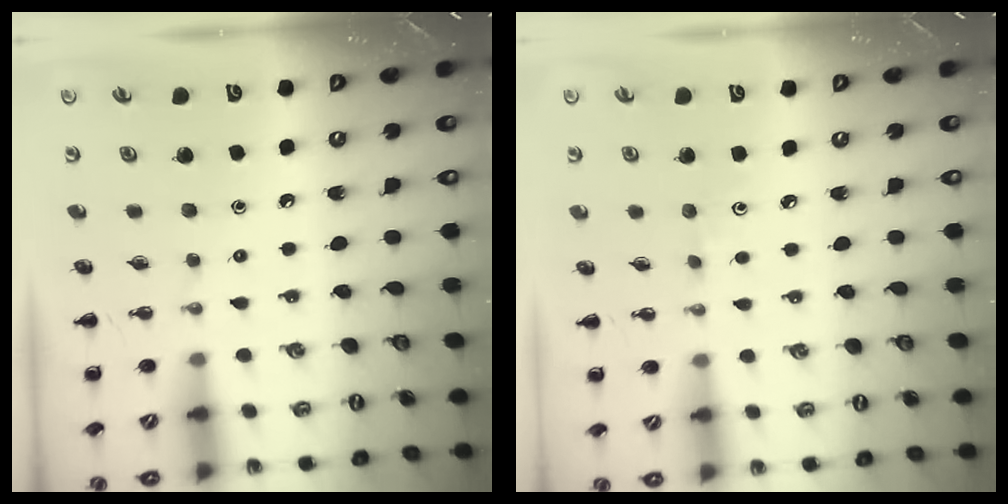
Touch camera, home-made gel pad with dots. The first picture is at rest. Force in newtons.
{"total": 2.9, "press": 2.7, "slide": 0.9}